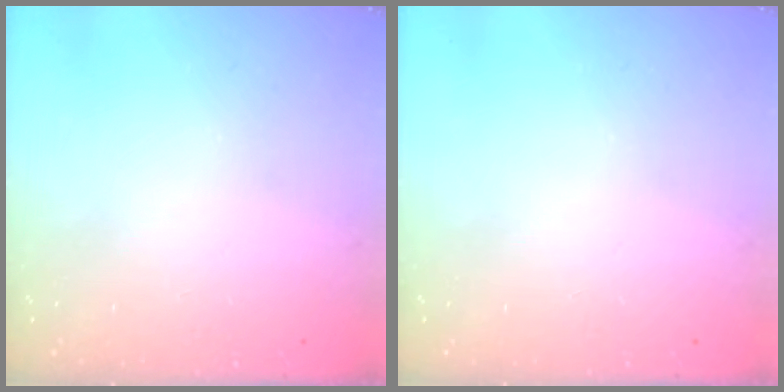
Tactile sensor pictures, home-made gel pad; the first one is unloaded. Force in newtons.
{"total": 0.0}